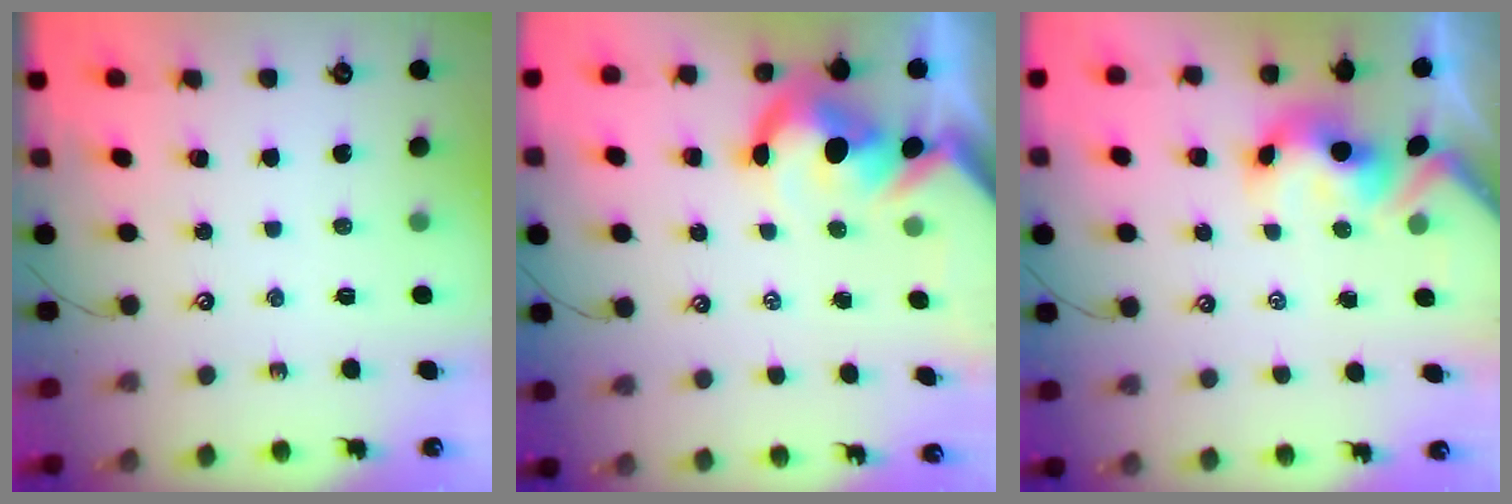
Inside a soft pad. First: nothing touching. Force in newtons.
{"total": 9.3, "press": 9.2, "slide": 1.7}
{"total": 6.0, "press": 6.0, "slide": 1.1}